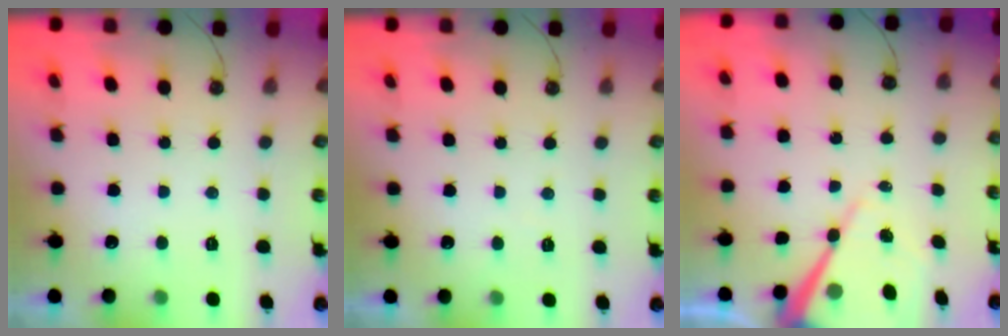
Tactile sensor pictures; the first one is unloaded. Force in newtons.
{"total": 2.7, "press": 2.7, "slide": 0.5}
{"total": 13.7, "press": 13.7, "slide": 1.2}